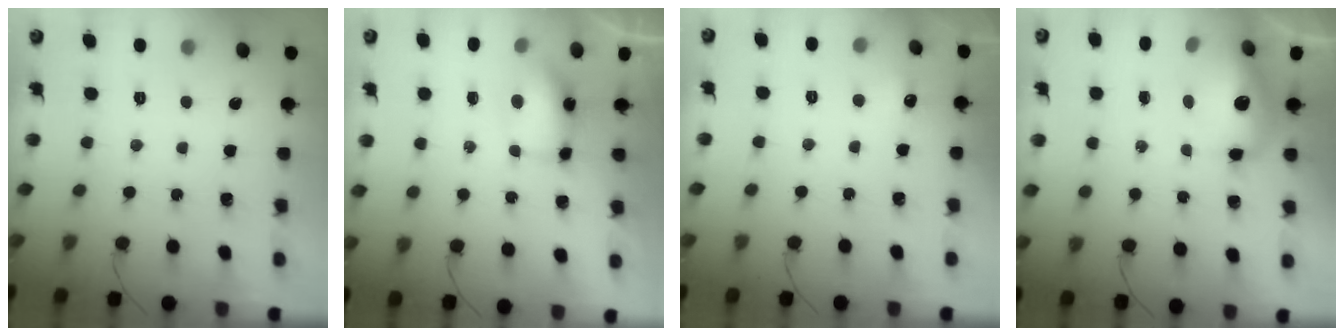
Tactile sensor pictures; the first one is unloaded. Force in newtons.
{"total": 6.7, "press": 6.6, "slide": 0.5}
{"total": 6.3, "press": 6.0, "slide": 1.9}
{"total": 12.3, "press": 12.0, "slide": 2.7}